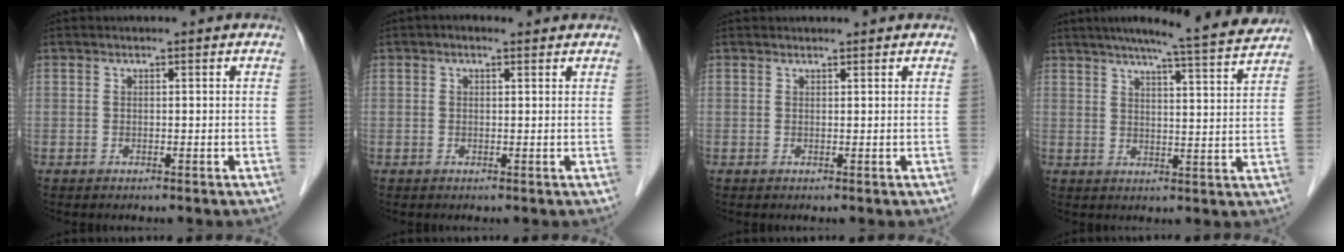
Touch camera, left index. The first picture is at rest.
{"total": 1.2, "force": [0.7, 0.6, 0.7], "torque": [-0.017, 0.010, 0.006]}
{"total": 0.9, "force": [0.8, 0.3, 0.1], "torque": [-0.008, 0.008, 0.014]}
{"total": 14.5, "force": [12.8, -0.2, 6.8], "torque": [-0.102, -0.007, 0.159]}